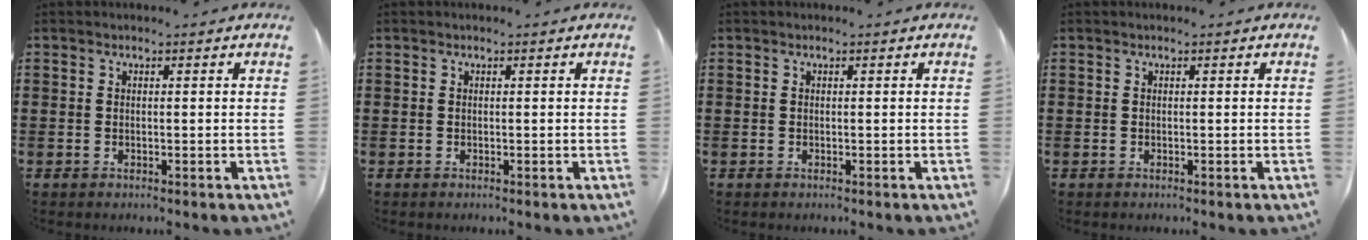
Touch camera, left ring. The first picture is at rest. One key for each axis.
{"total": 0.0}
{"total": 0.0}
{"total": 0.0}